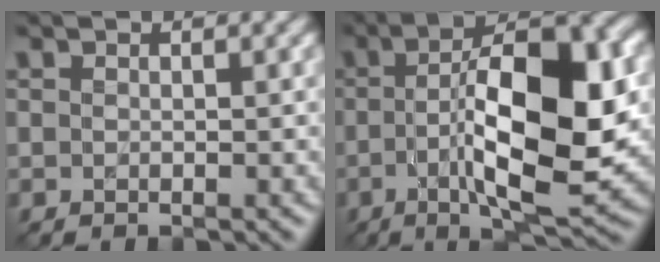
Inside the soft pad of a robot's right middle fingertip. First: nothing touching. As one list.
[{"total": 12.3, "force": [-1.0, 3.8, 11.7], "torque": [-0.180, 0.005, -0.018]}]